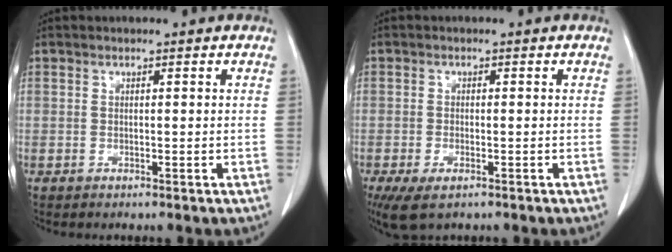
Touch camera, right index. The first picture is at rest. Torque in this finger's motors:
{"motor_torque": [0.30, -0.24, 0.22, 0.05]}